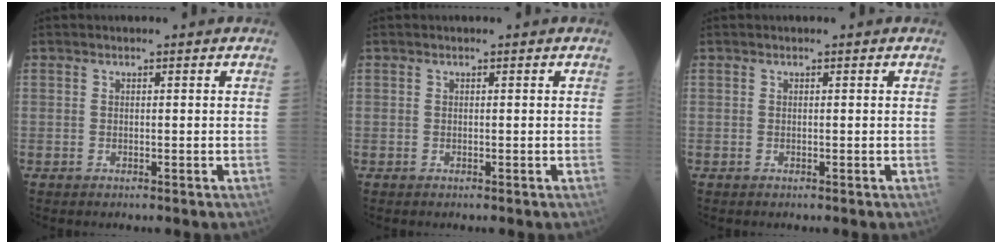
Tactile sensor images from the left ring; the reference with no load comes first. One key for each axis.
{"total": 0.0}
{"total": 0.0}